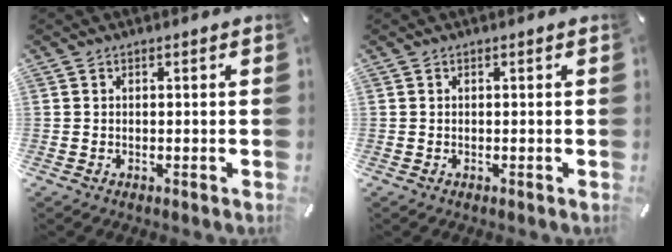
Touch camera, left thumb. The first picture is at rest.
{"total": 0.0}